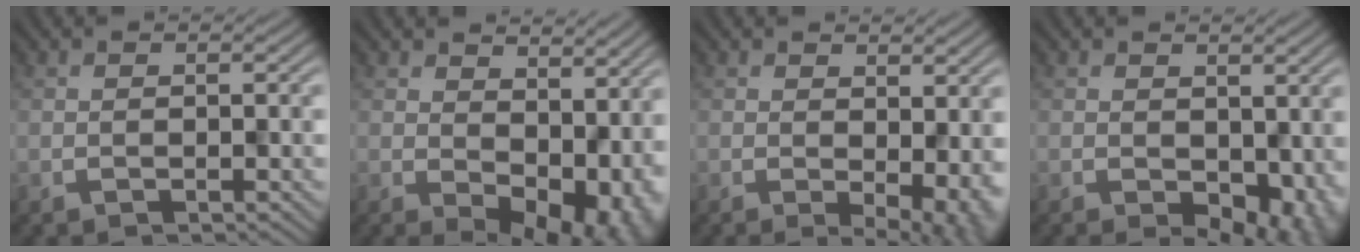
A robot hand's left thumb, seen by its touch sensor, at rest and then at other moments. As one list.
[{"total": 10.4, "force": [0.0, 6.9, 7.7], "torque": [-0.088, -0.037, 0.032]}, {"total": 4.8, "force": [-0.7, 2.1, 4.2], "torque": [-0.058, -0.019, 0.010]}, {"total": 5.0, "force": [-1.3, 3.0, 3.8], "torque": [-0.058, -0.020, -0.002]}]